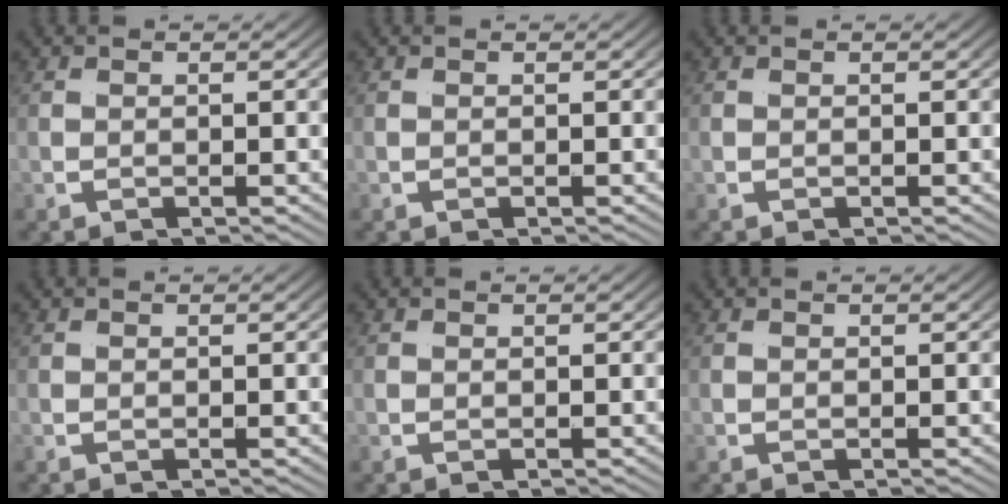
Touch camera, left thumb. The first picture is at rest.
{"total": 0.0}
{"total": 0.0}
{"total": 0.0}
{"total": 0.0}
{"total": 0.0}